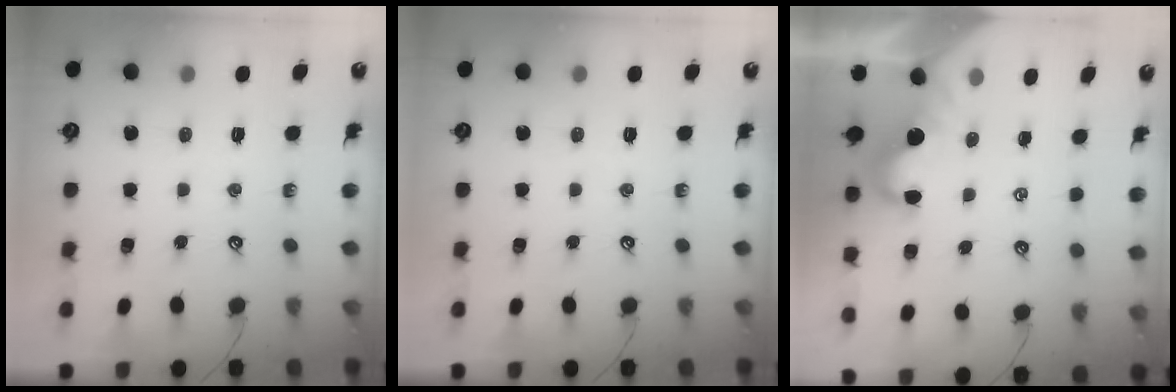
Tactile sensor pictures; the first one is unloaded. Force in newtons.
{"total": 0.0}
{"total": 1.5, "press": 1.2, "slide": 0.9}